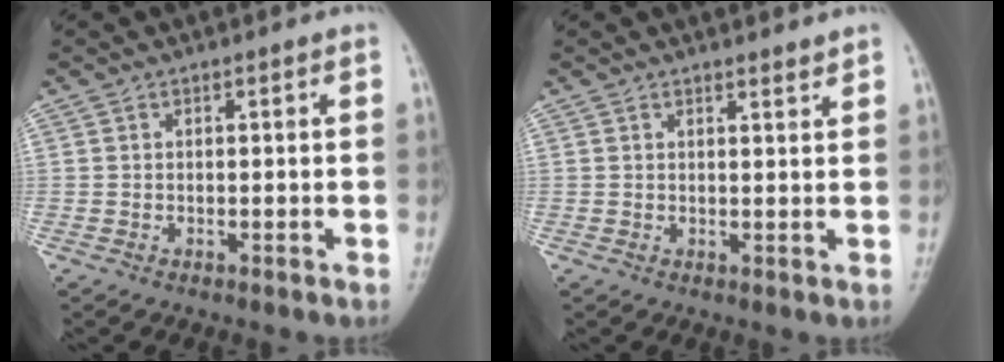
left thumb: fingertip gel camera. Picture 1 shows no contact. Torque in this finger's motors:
{"motor_torque": [-0.11, -0.09, -0.19, -0.16, -0.10]}